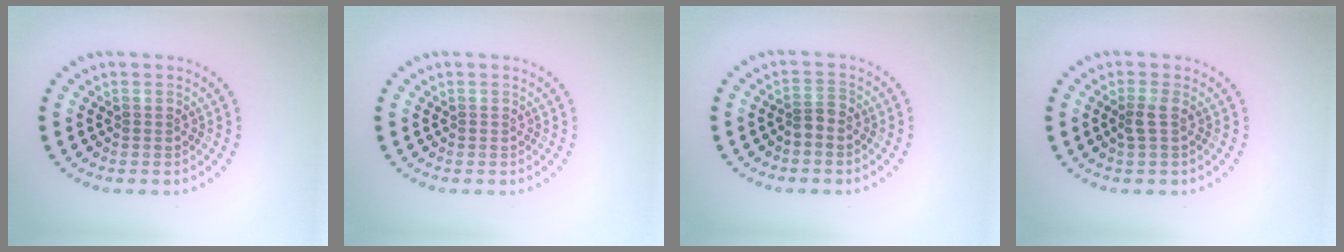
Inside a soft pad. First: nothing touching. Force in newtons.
{"total": 0.0}
{"total": 1.5, "press": 1.2, "slide": 0.9}
{"total": 1.1, "press": 1.0, "slide": 0.5}